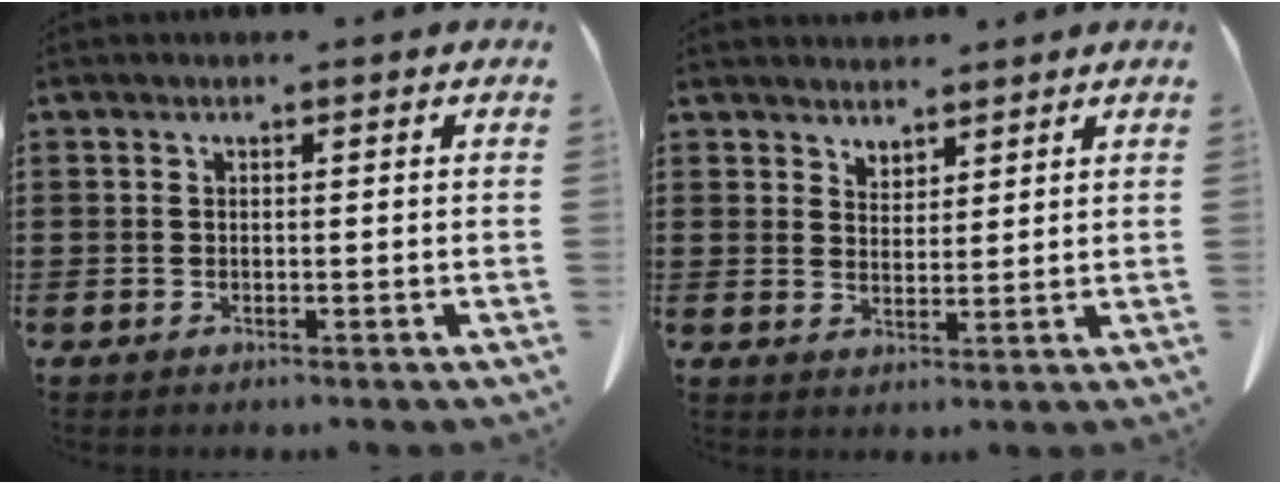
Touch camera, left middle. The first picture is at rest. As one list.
[{"total": 3.3, "force": [3.1, 1.0, -0.4], "torque": [-0.001, -0.007, 0.060]}]